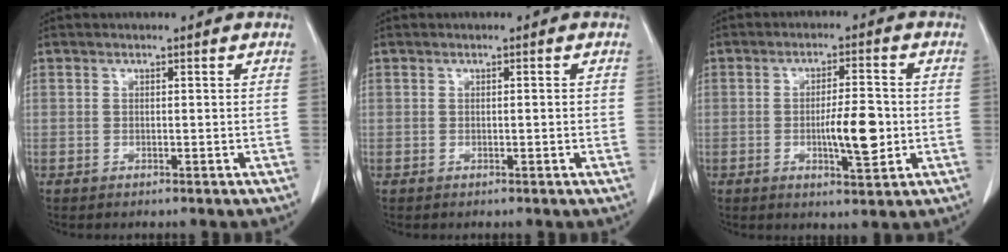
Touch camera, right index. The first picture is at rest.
{"total": 0.7, "force": [0.0, 0.1, 0.7], "torque": [-0.012, 0.000, 0.002]}
{"total": 6.9, "force": [-1.1, 1.5, 6.7], "torque": [-0.111, -0.002, -0.016]}